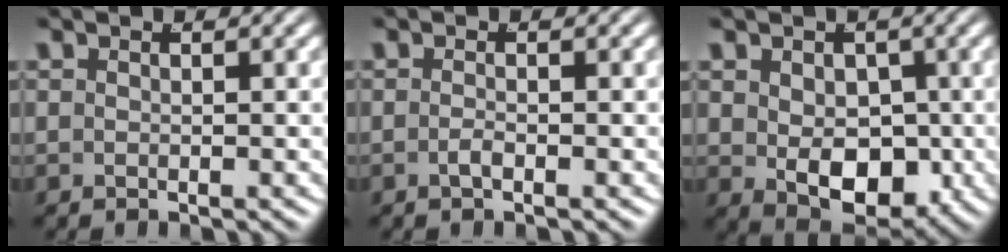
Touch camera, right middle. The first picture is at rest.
{"total": 0.9, "force": [-0.8, -0.2, 0.5], "torque": [-0.010, -0.005, -0.012]}
{"total": 6.5, "force": [-1.1, 4.1, 5.0], "torque": [-0.081, -0.047, 0.007]}